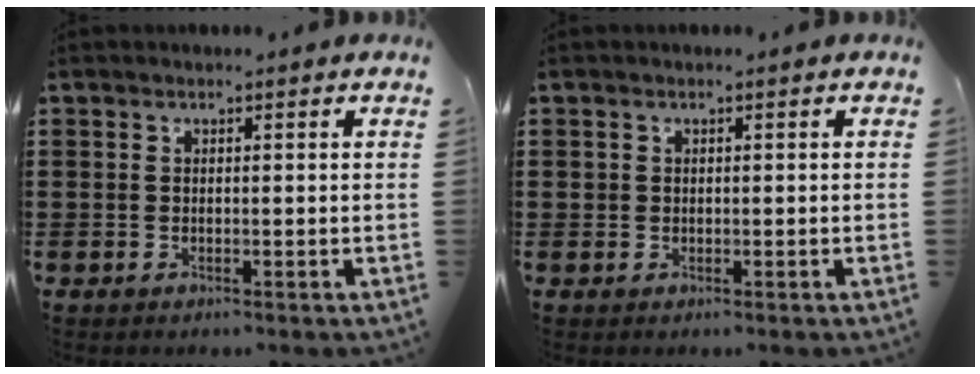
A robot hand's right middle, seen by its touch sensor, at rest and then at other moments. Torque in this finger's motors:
{"motor_torque": [-1.86, 0.28, -0.16, -0.04]}